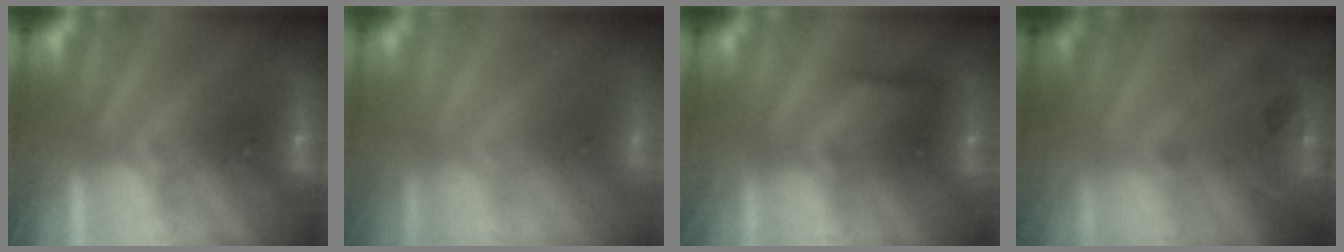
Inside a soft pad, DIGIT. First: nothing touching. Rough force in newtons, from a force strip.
{"total": 8.1}
{"total": 2.4}
{"total": 2.2}